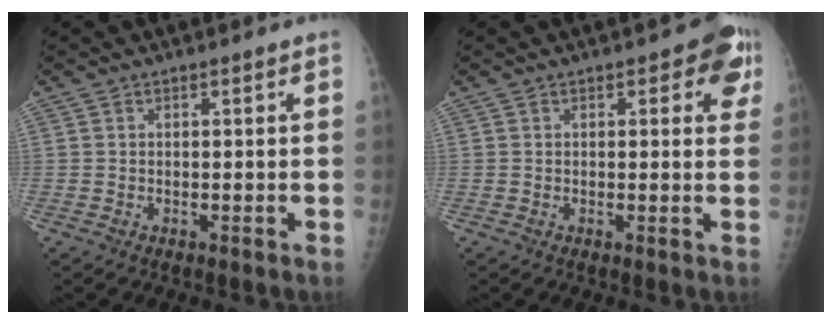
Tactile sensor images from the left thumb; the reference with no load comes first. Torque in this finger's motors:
{"motor_torque": [1.66, 1.56, 0.67, -0.37, 0.17]}